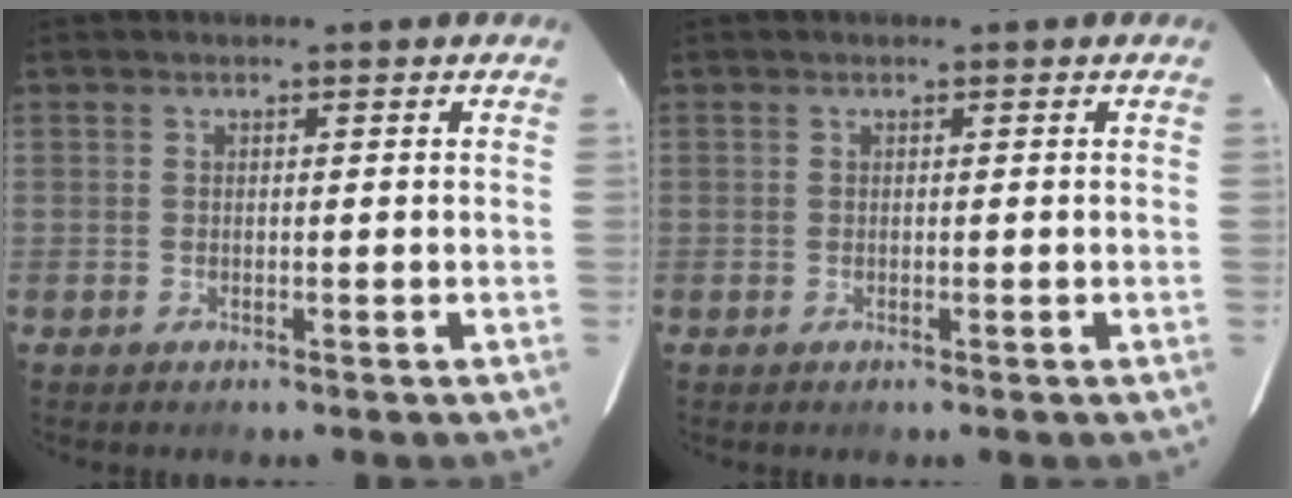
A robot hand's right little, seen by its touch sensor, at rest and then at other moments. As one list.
[{"total": 0.0}]